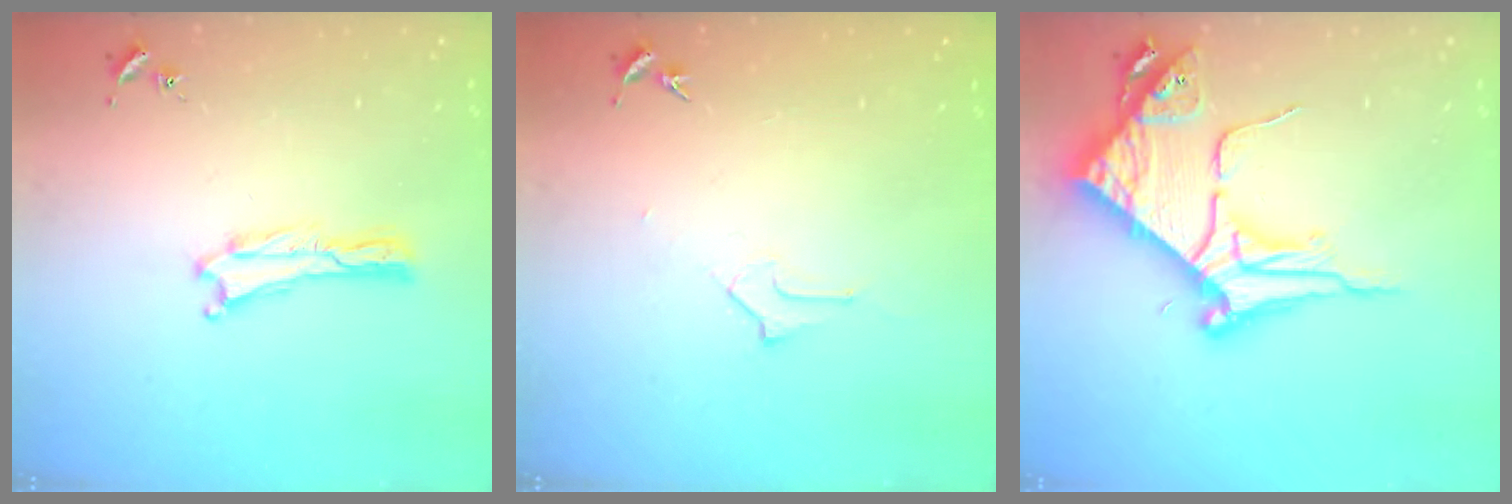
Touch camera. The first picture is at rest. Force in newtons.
{"total": 1.6, "press": 1.6, "slide": 0.1}
{"total": 8.9, "press": 8.9, "slide": 0.8}